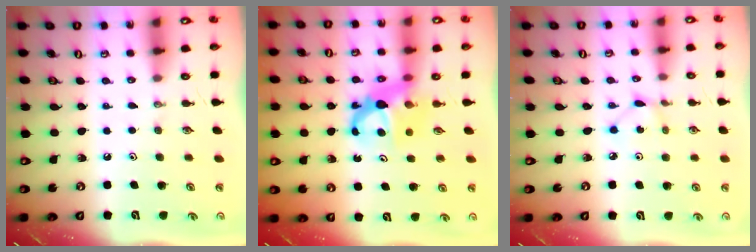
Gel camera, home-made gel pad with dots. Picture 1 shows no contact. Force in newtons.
{"total": 7.3, "press": 7.3, "slide": 0.6}
{"total": 2.2, "press": 2.2, "slide": 0.3}